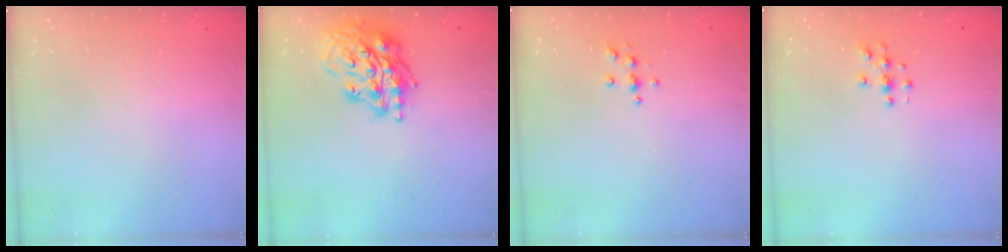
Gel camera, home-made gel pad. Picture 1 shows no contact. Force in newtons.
{"total": 17.5, "press": 17.4, "slide": 1.8}
{"total": 3.8, "press": 3.8, "slide": 0.4}
{"total": 3.6, "press": 3.6, "slide": 0.5}